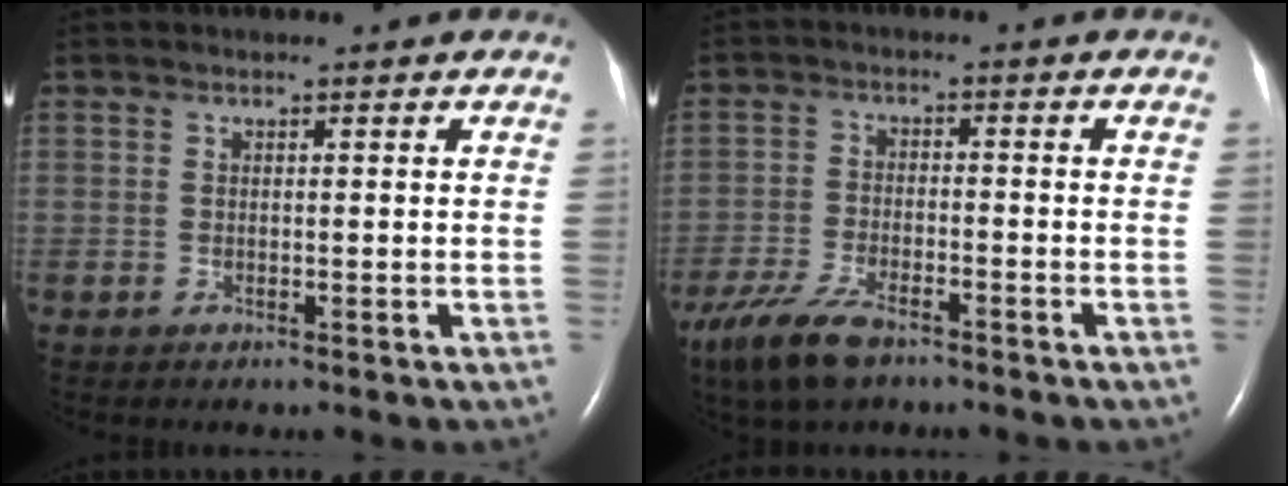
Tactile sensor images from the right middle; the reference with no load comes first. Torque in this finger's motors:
{"motor_torque": [0.76, -0.59, 0.14, 0.05]}